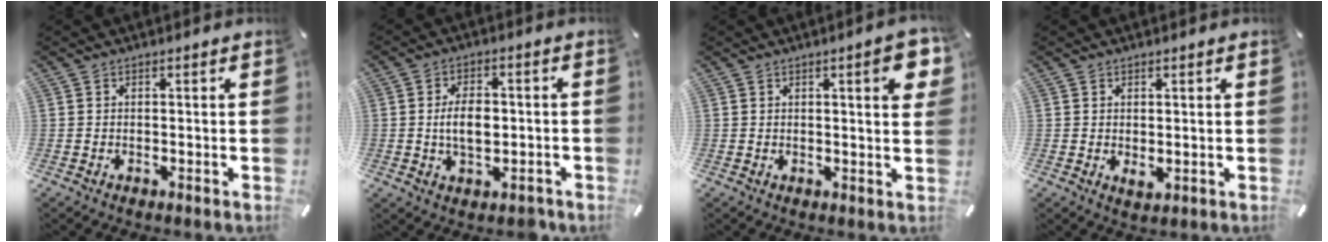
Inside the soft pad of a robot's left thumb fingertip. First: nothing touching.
{"total": 7.3, "force": [-0.8, 4.7, 5.6], "torque": [-0.098, 0.003, -0.017]}
{"total": 6.9, "force": [2.2, 1.6, 6.3], "torque": [-0.087, -0.005, 0.032]}
{"total": 1.5, "force": [0.3, 1.0, 1.0], "torque": [-0.013, -0.002, 0.004]}